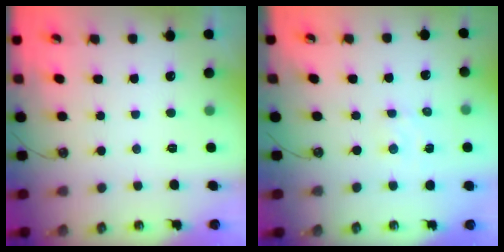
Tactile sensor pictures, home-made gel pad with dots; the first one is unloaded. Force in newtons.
{"total": 1.7, "press": 1.6, "slide": 0.3}